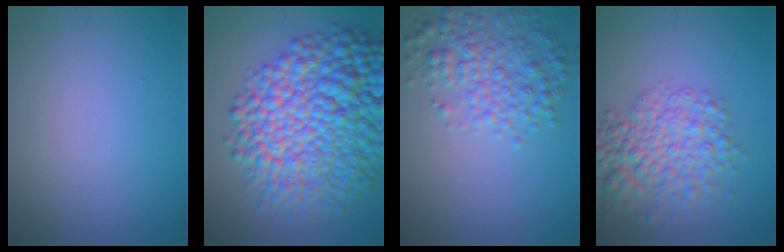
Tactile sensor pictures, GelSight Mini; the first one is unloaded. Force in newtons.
{"total": 13.9, "press": 13.9, "slide": 0.4}
{"total": 4.2, "press": 4.2, "slide": 0.1}
{"total": 5.5, "press": 5.5, "slide": 0.2}